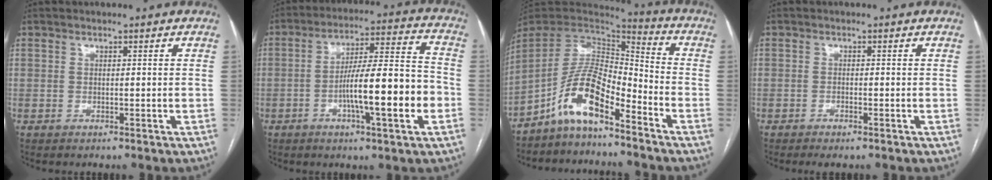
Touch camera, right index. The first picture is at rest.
{"total": 14.4, "force": [-4.0, 1.2, 13.8], "torque": [-0.224, 0.011, -0.063]}
{"total": 10.8, "force": [-6.9, 2.8, 7.8], "torque": [-0.160, 0.022, -0.129]}
{"total": 1.7, "force": [-1.2, 0.2, 1.2], "torque": [-0.019, -0.003, -0.018]}